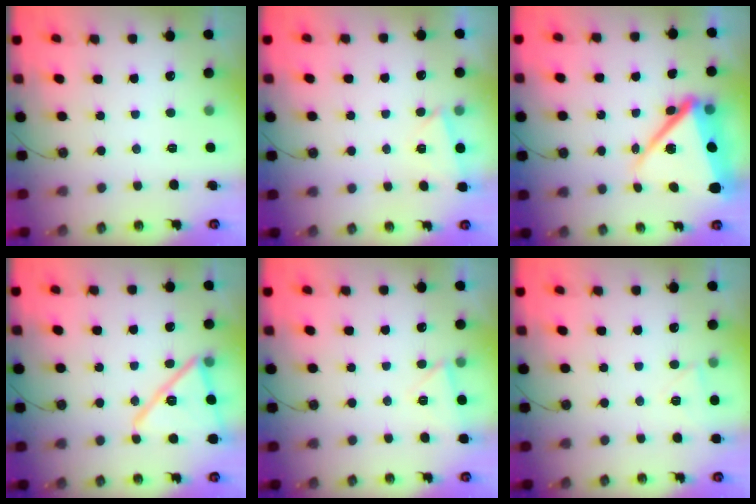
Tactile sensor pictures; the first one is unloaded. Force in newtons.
{"total": 3.1, "press": 1.9, "slide": 2.4}
{"total": 16.9, "press": 16.8, "slide": 1.7}
{"total": 15.9, "press": 15.8, "slide": 1.0}
{"total": 4.8, "press": 4.3, "slide": 2.1}
{"total": 4.9, "press": 4.9, "slide": 0.3}